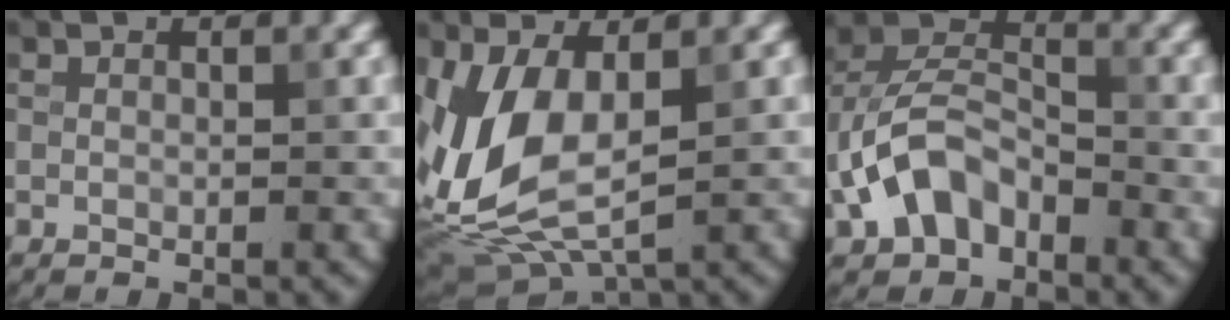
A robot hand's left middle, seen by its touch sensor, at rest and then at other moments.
{"total": 9.3, "force": [-0.7, 4.8, 7.9], "torque": [-0.190, -0.008, -0.017]}
{"total": 6.8, "force": [-3.0, 4.4, 4.2], "torque": [-0.083, 0.009, -0.065]}